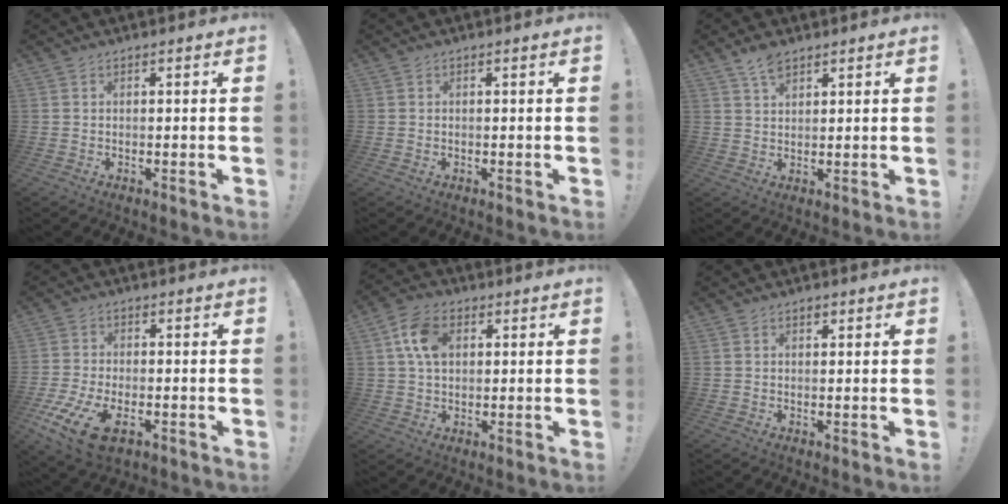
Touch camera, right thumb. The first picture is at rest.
{"total": 0.0}
{"total": 4.5, "force": [3.2, 2.0, 2.4], "torque": [-0.045, -0.013, 0.059]}
{"total": 11.6, "force": [-5.4, 5.5, 8.6], "torque": [-0.185, 0.012, -0.094]}
{"total": 9.8, "force": [2.5, 6.8, 6.6], "torque": [-0.132, 0.012, 0.050]}
{"total": 1.1, "force": [0.7, 0.7, 0.5], "torque": [-0.007, -0.001, 0.013]}